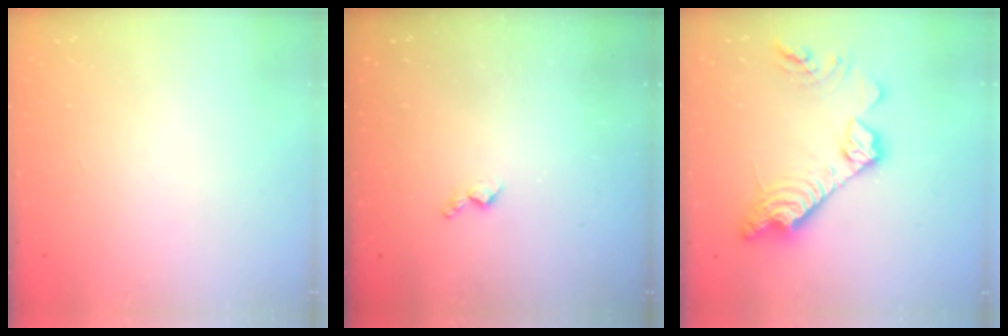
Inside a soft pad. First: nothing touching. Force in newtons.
{"total": 3.8, "press": 3.8, "slide": 0.6}
{"total": 17.2, "press": 17.2, "slide": 1.4}